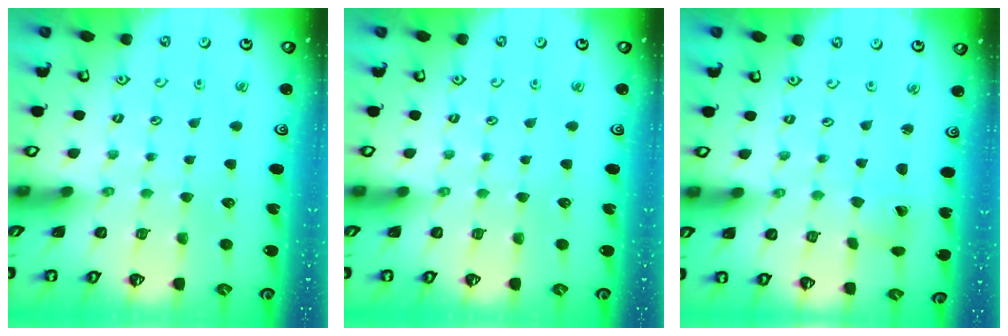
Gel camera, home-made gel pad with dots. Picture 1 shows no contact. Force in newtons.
{"total": 0.0}
{"total": 1.0, "press": 1.0, "slide": 0.0}